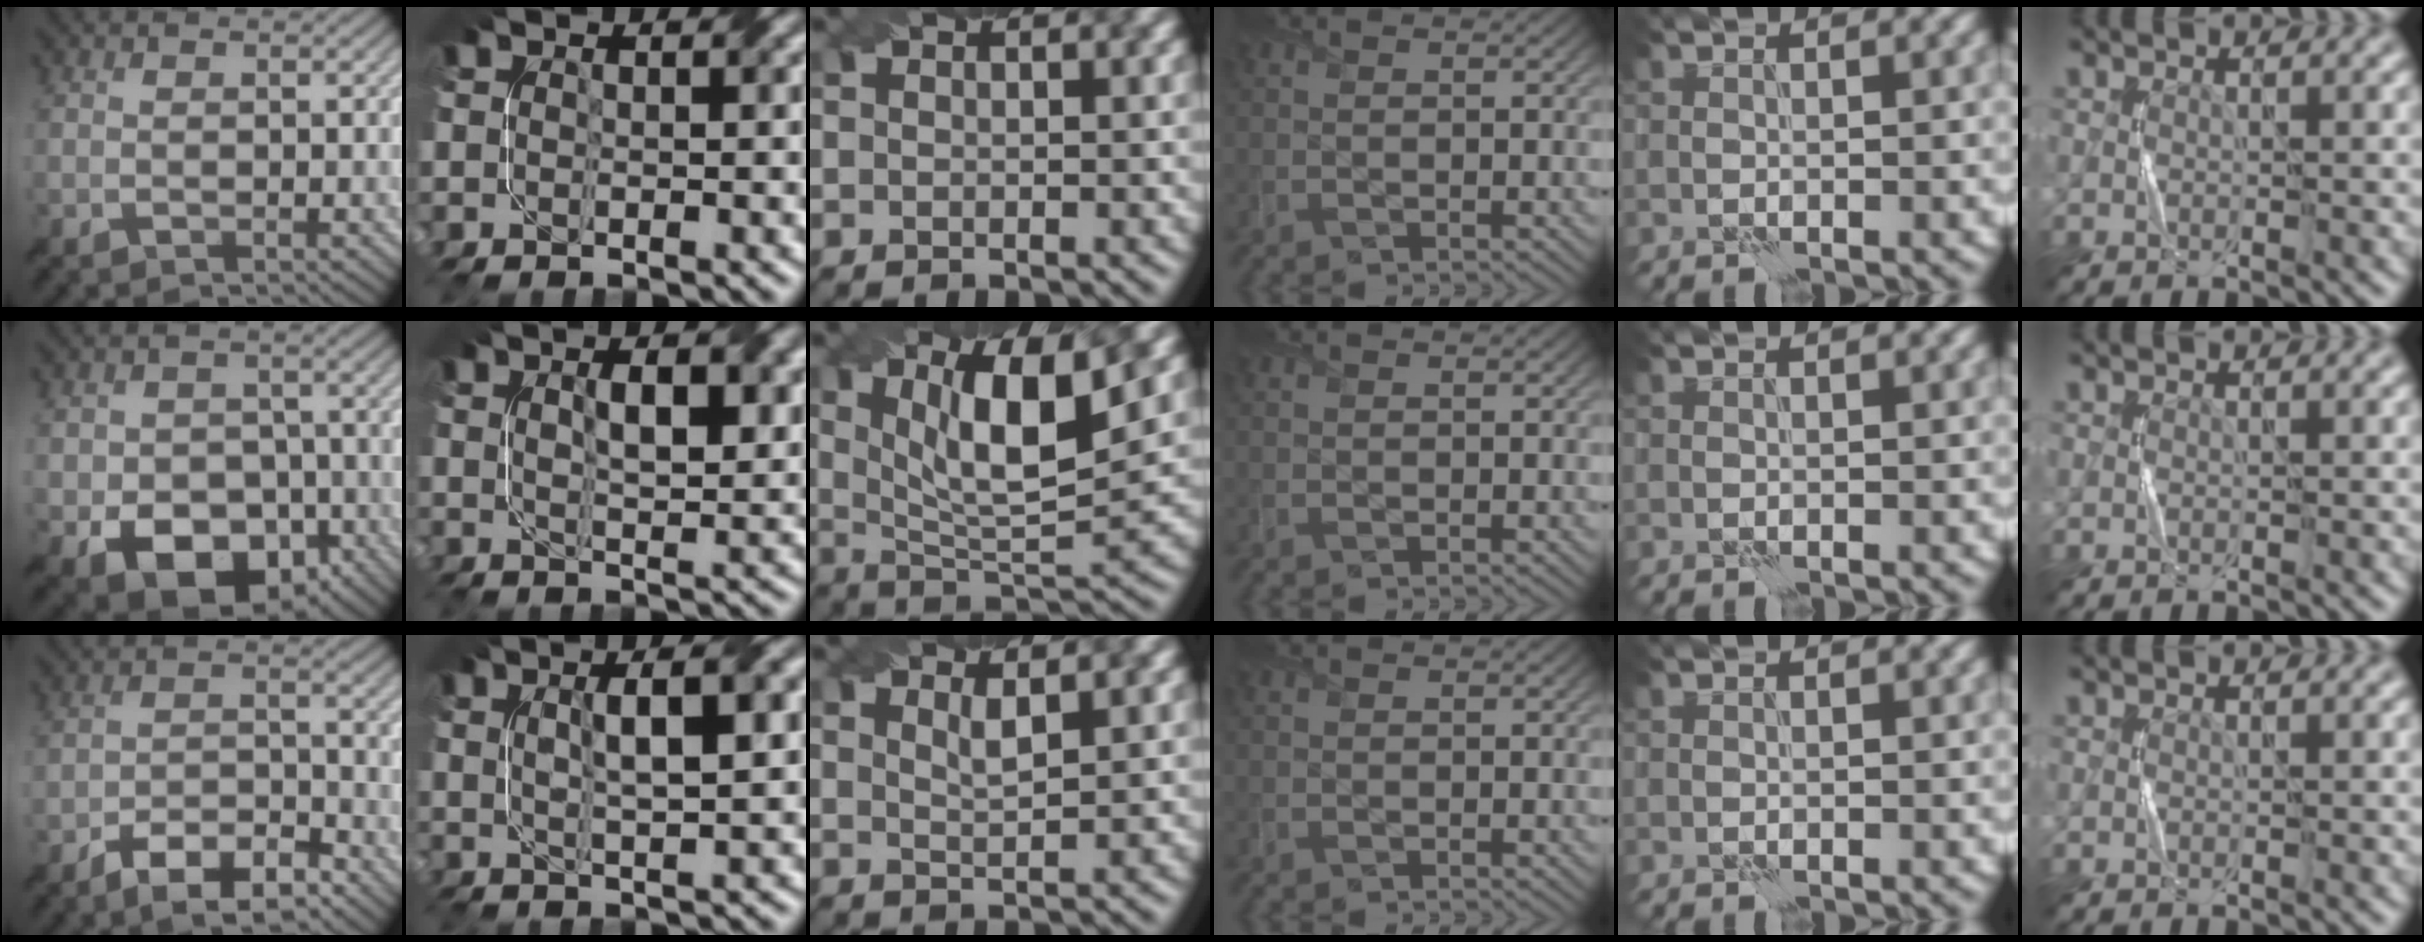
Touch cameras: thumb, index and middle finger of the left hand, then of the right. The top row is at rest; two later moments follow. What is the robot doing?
{"motion": "twist", "object": "screw"}